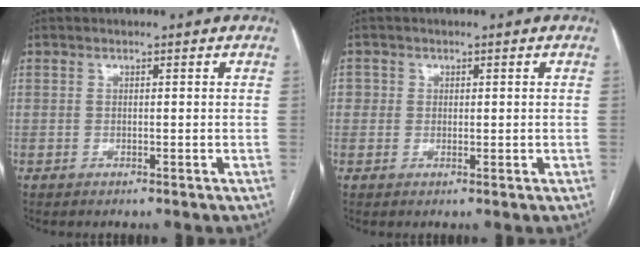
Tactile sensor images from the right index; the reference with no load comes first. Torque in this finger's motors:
{"motor_torque": [-0.17, 0.12, -0.02, 0.00]}